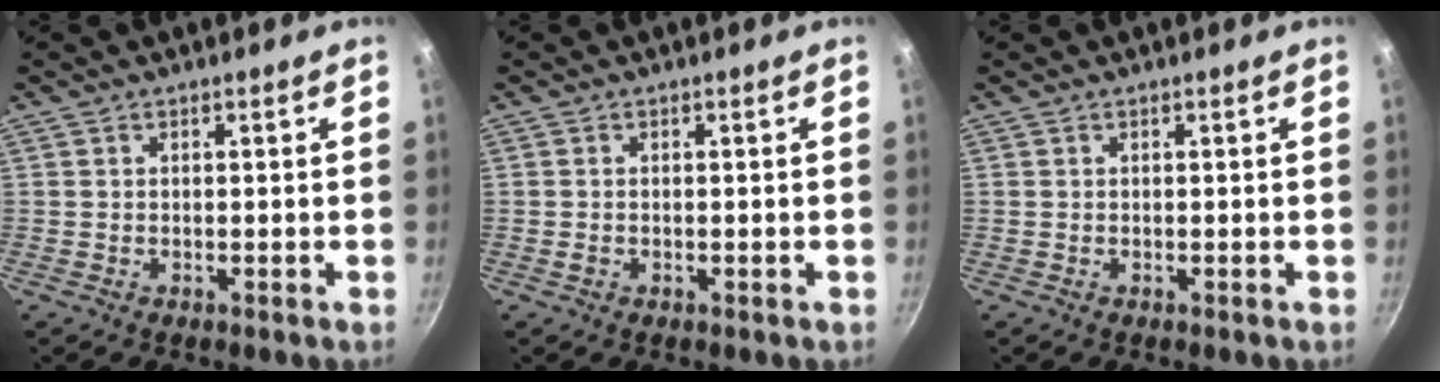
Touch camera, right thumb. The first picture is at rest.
{"total": 0.7, "force": [-0.2, 0.6, 0.4], "torque": [-0.006, 0.001, -0.004]}
{"total": 0.0}